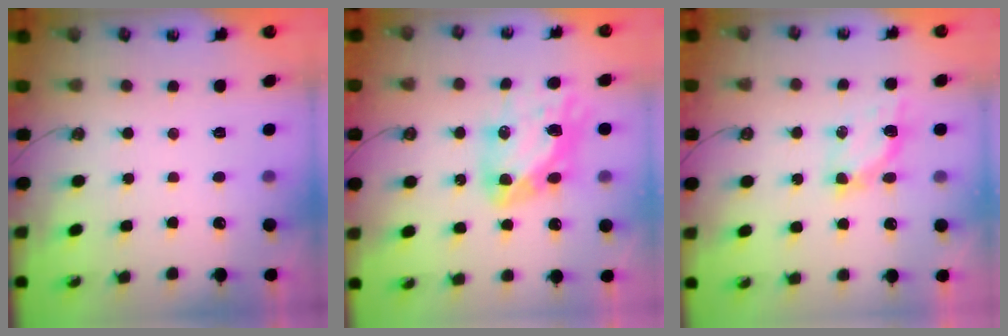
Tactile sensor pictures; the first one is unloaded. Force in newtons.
{"total": 12.8, "press": 12.7, "slide": 1.4}
{"total": 5.5, "press": 5.5, "slide": 0.3}